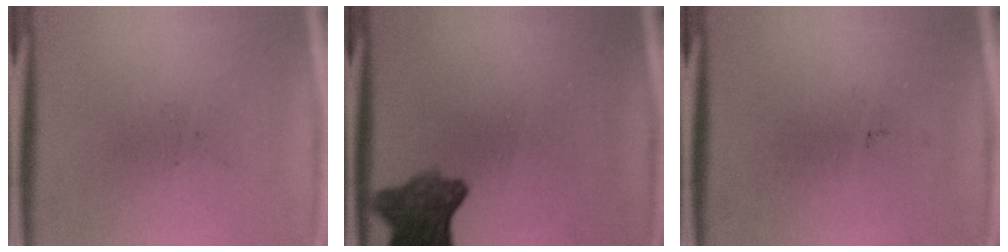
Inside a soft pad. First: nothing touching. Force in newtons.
{"total": 7.7}
{"total": 0.0}